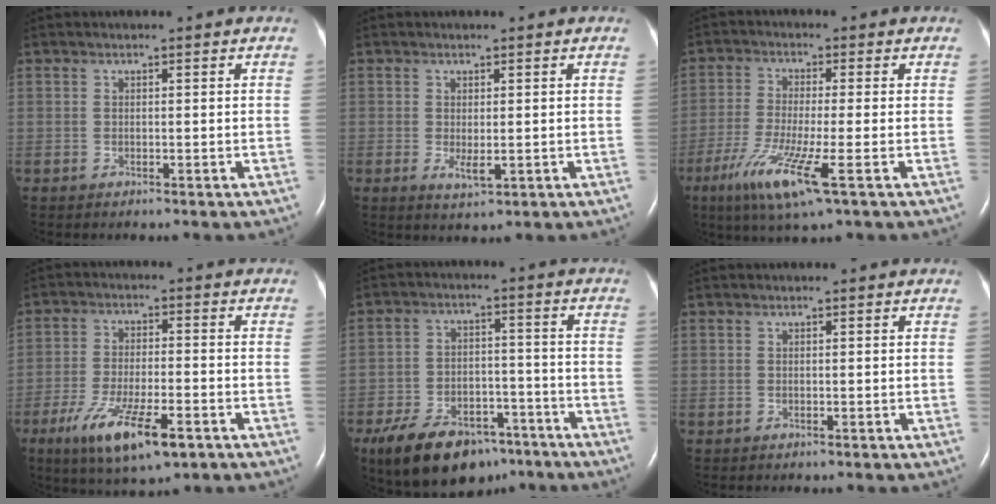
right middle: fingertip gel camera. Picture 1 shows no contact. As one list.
[{"total": 2.4, "force": [-0.4, 0.8, 2.2], "torque": [-0.042, -0.008, 0.001]}, {"total": 9.5, "force": [-4.4, 0.3, 8.4], "torque": [-0.175, -0.031, -0.081]}, {"total": 11.3, "force": [-5.9, 2.8, 9.2], "torque": [-0.173, -0.023, -0.094]}, {"total": 14.4, "force": [-10.1, 7.2, 7.3], "torque": [-0.128, 0.005, -0.159]}, {"total": 0.0}]